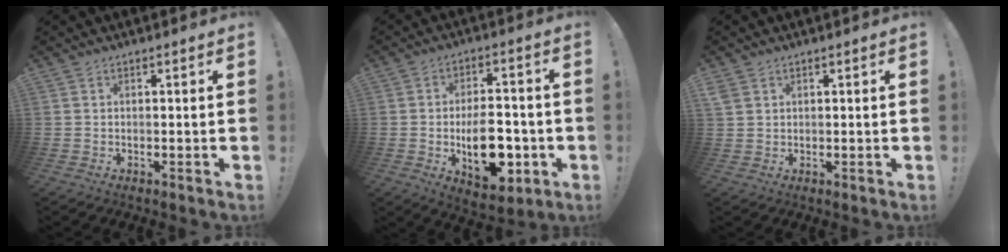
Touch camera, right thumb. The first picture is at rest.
{"total": 15.0, "force": [-3.7, 8.7, 11.7], "torque": [-0.165, 0.014, -0.056]}
{"total": 2.7, "force": [1.7, 1.9, 0.9], "torque": [-0.016, -0.003, 0.033]}